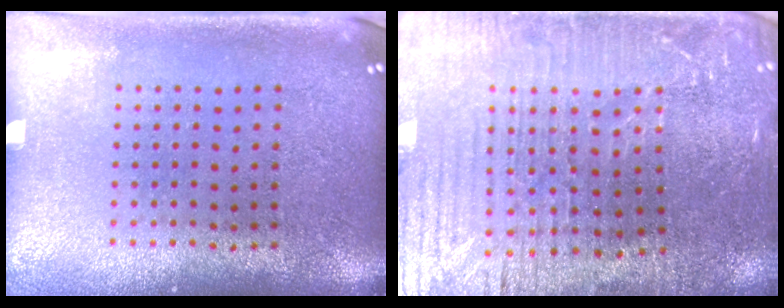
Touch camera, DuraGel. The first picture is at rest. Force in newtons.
{"total": 3.7, "press": 3.6, "slide": 0.8}